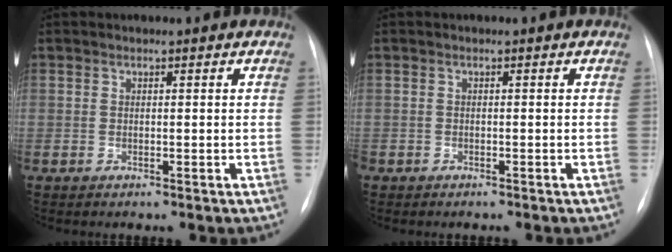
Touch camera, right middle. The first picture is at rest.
{"total": 0.9, "force": [-0.7, 0.5, 0.1], "torque": [-0.007, 0.002, -0.012]}